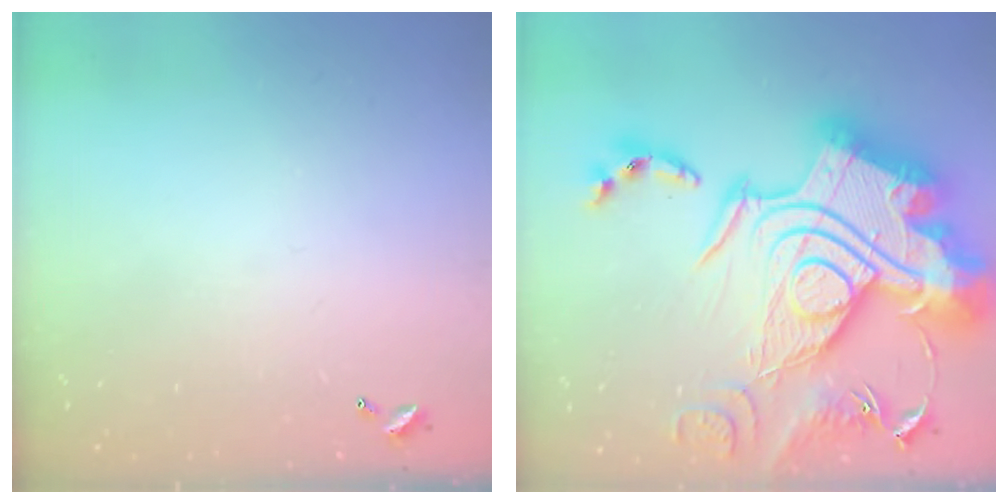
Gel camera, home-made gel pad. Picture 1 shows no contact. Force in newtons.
{"total": 0.7, "press": 0.7, "slide": 0.1}